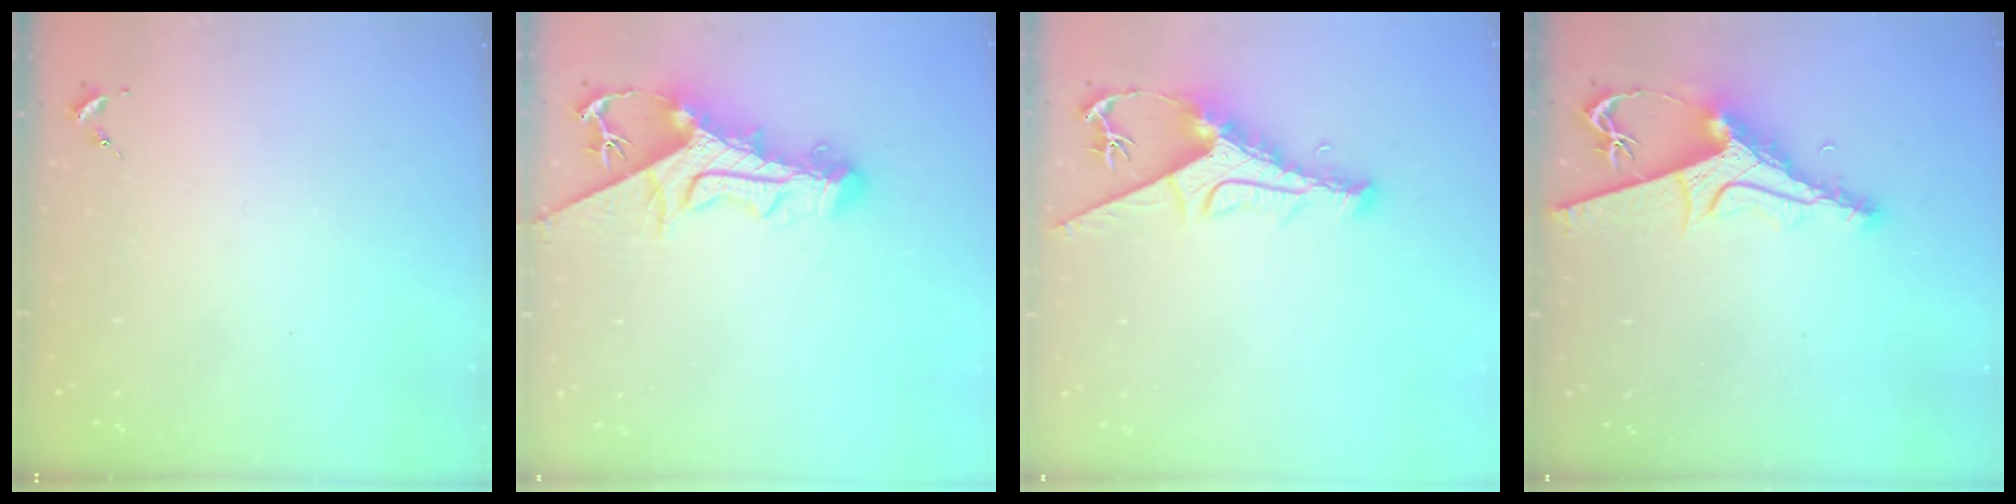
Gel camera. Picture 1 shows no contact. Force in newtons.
{"total": 13.8, "press": 13.7, "slide": 1.6}
{"total": 10.6, "press": 10.5, "slide": 1.4}
{"total": 10.7, "press": 10.6, "slide": 1.0}